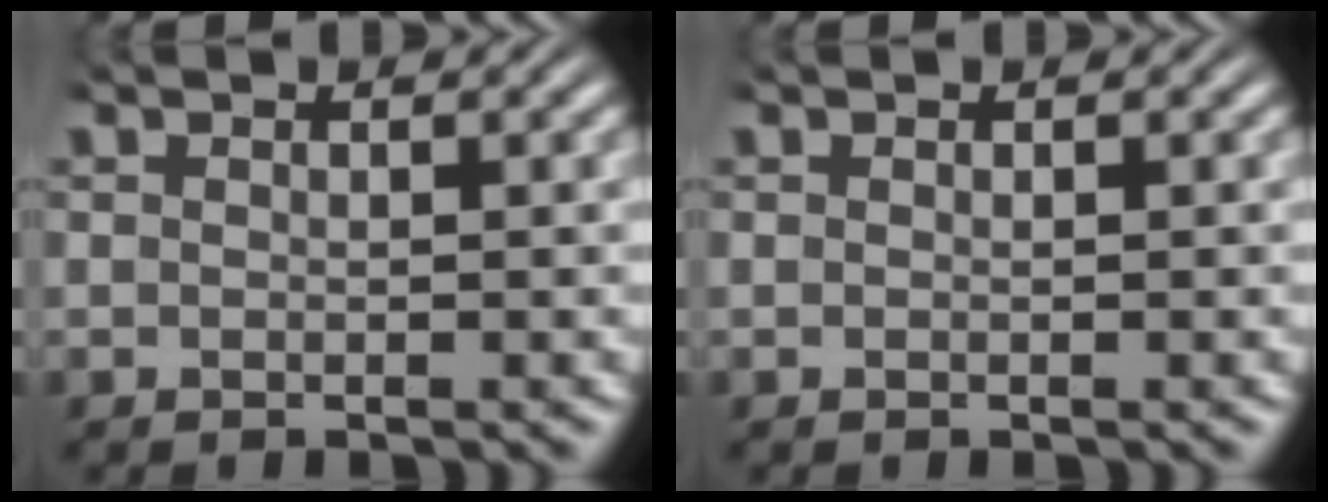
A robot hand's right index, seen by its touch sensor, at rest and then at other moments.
{"total": 0.0}